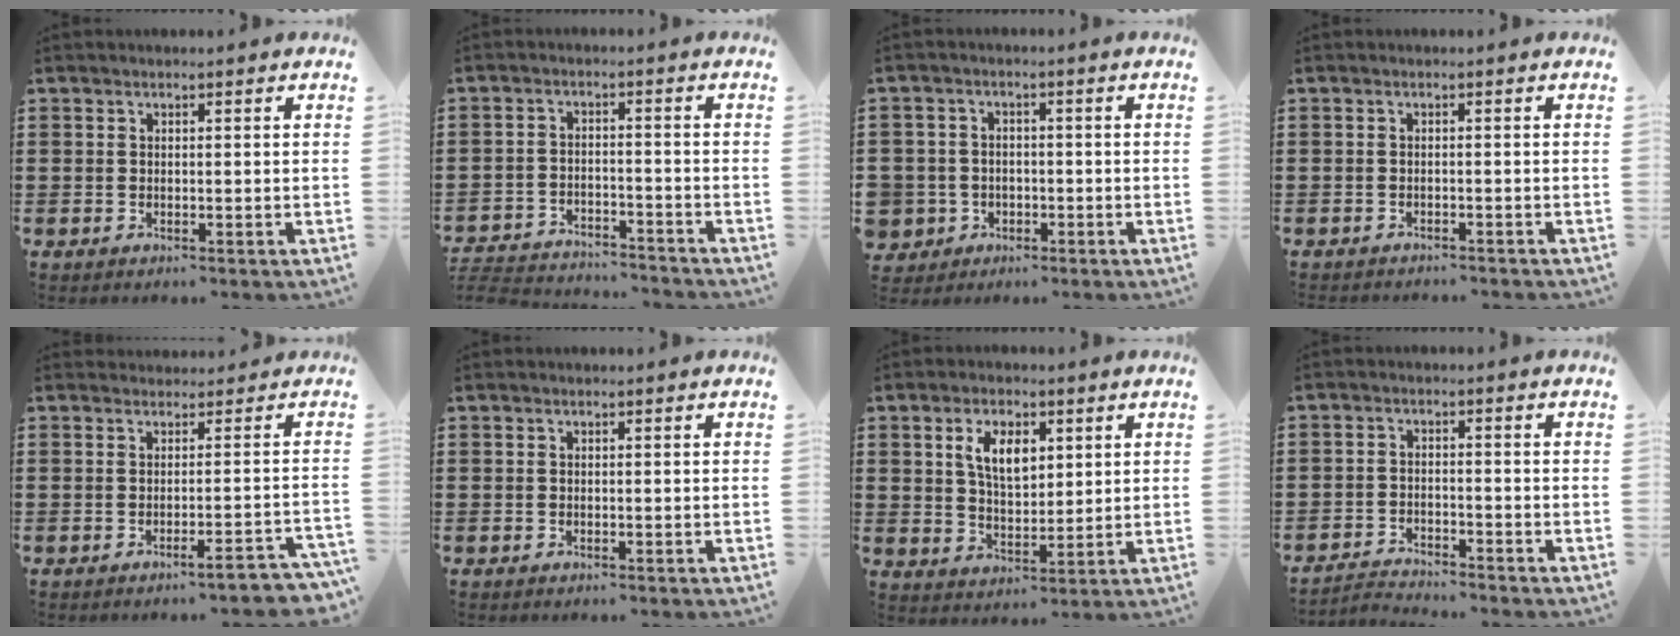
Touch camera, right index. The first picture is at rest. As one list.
[{"total": 4.2, "force": [-4.2, 0.4, 0.3], "torque": [-0.024, -0.002, -0.093]}, {"total": 4.0, "force": [-1.6, 3.7, 0.6], "torque": [-0.038, 0.006, -0.035]}, {"total": 0.9, "force": [-0.9, 0.1, 0.0], "torque": [-0.004, 0.002, -0.020]}, {"total": 1.3, "force": [-0.7, 0.2, 1.1], "torque": [-0.021, 0.003, -0.012]}, {"total": 0.0}, {"total": 6.2, "force": [2.5, 3.2, 4.7], "torque": [-0.095, 0.008, 0.041]}, {"total": 2.6, "force": [-2.6, 0.2, -0.1], "torque": [-0.008, 0.001, -0.056]}]